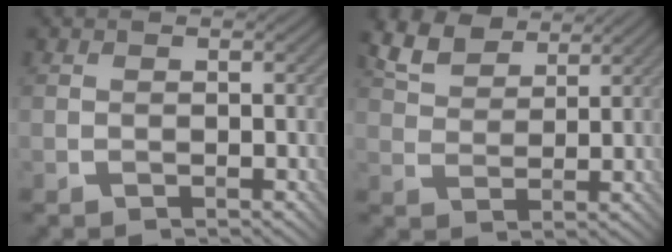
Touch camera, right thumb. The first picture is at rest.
{"total": 6.8, "force": [5.1, 2.9, 3.4], "torque": [-0.083, 0.014, 0.101]}